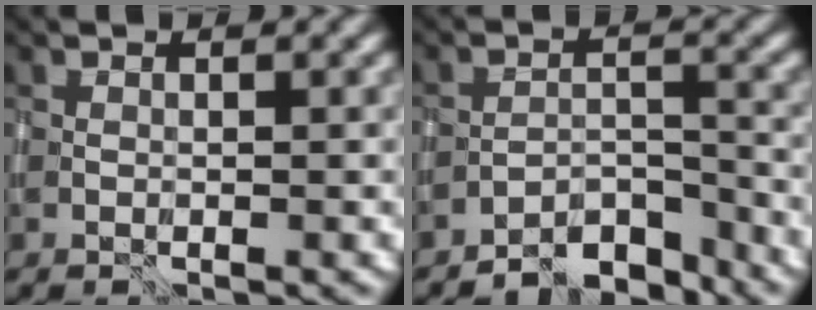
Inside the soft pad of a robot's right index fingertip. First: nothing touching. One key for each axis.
{"total": 4.7, "fx": -4.5, "fy": 1.0, "fz": 0.9, "tx": -0.004, "ty": 0.007, "tz": -0.081}